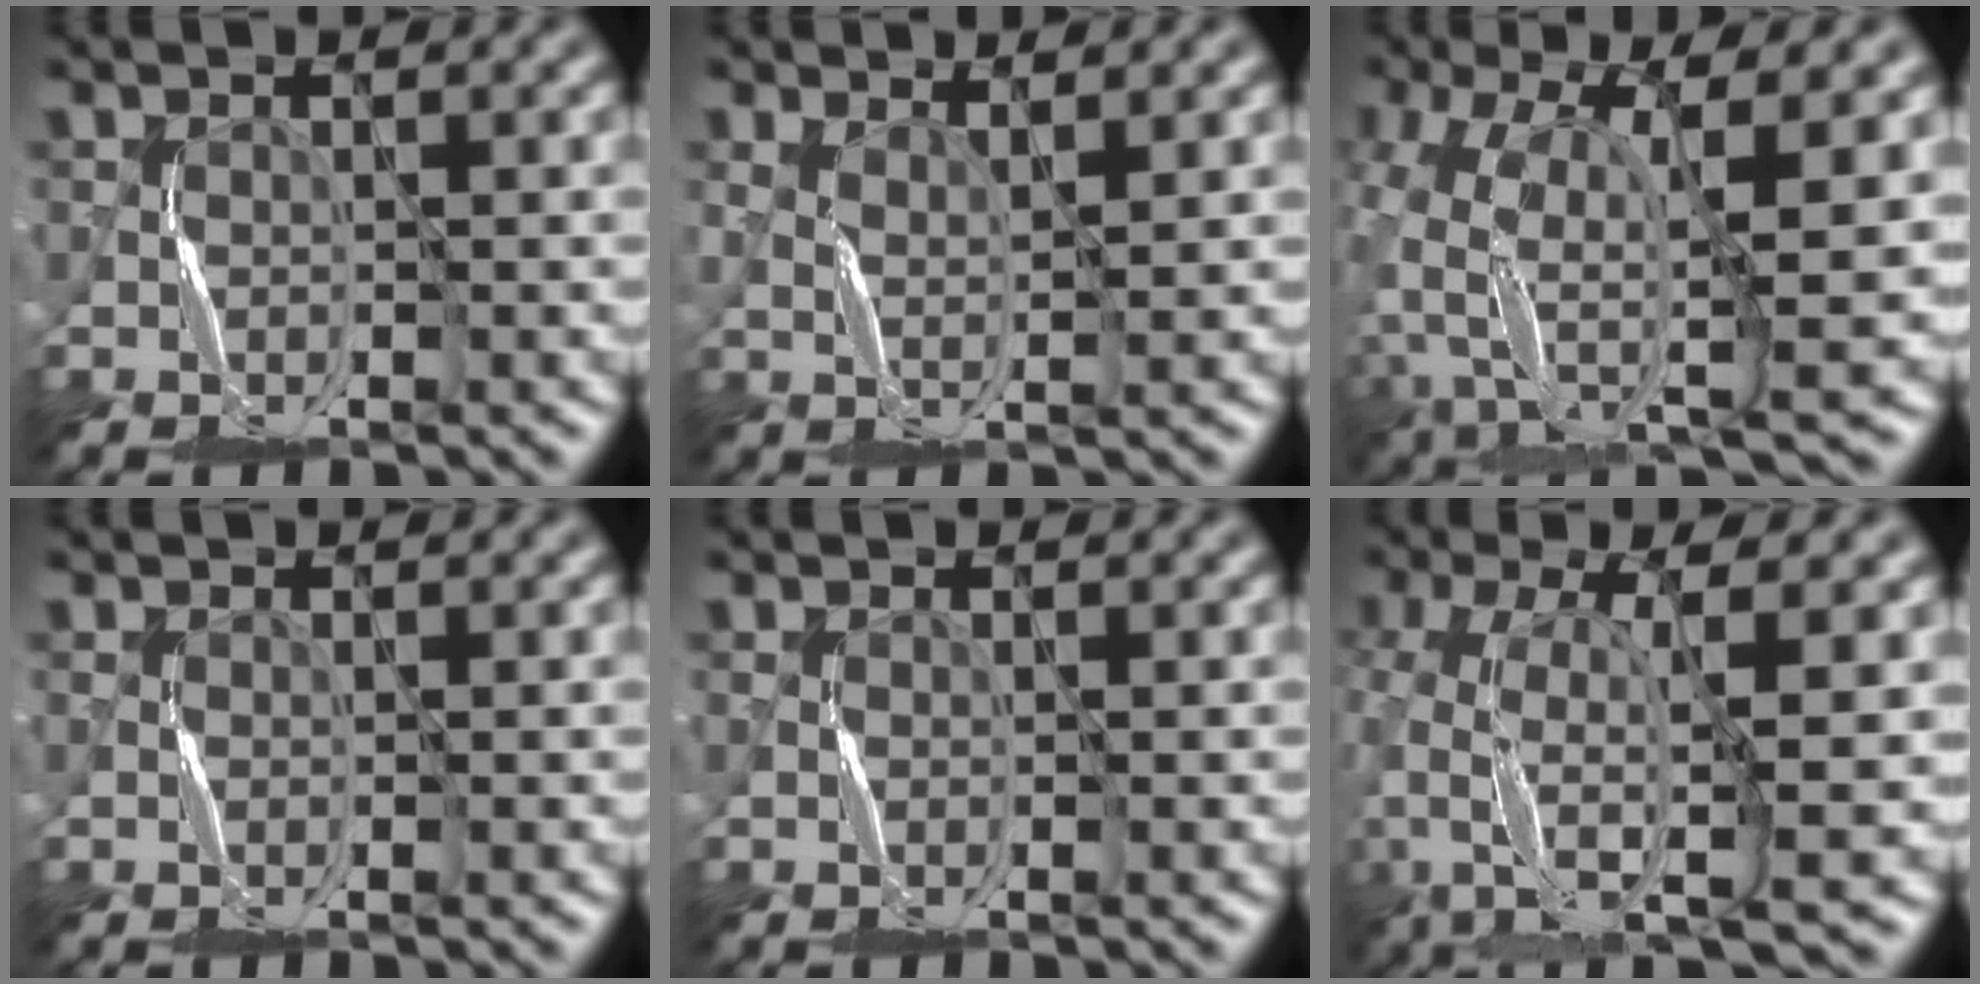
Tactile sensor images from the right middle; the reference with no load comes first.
{"total": 1.4, "force": [0.9, 0.3, 1.0], "torque": [-0.017, -0.005, 0.016]}
{"total": 11.5, "force": [-0.7, 5.3, 10.2], "torque": [-0.214, -0.007, -0.012]}
{"total": 0.0}
{"total": 0.0}
{"total": 9.5, "force": [-3.1, 3.3, 8.3], "torque": [-0.172, 0.002, -0.064]}